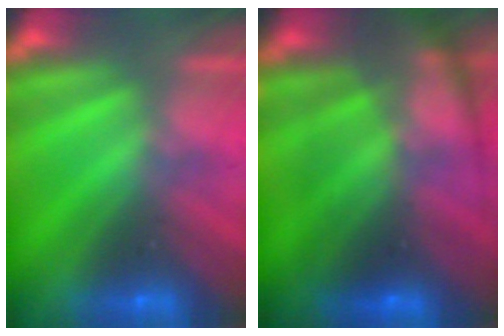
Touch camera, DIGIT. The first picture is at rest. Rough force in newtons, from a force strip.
{"total": 7.3}